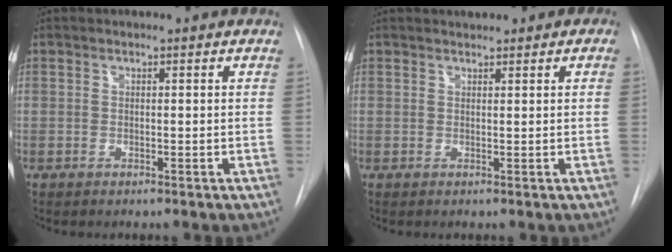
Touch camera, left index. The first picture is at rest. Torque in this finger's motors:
{"motor_torque": [0.43, -0.60, 0.07, -0.01]}